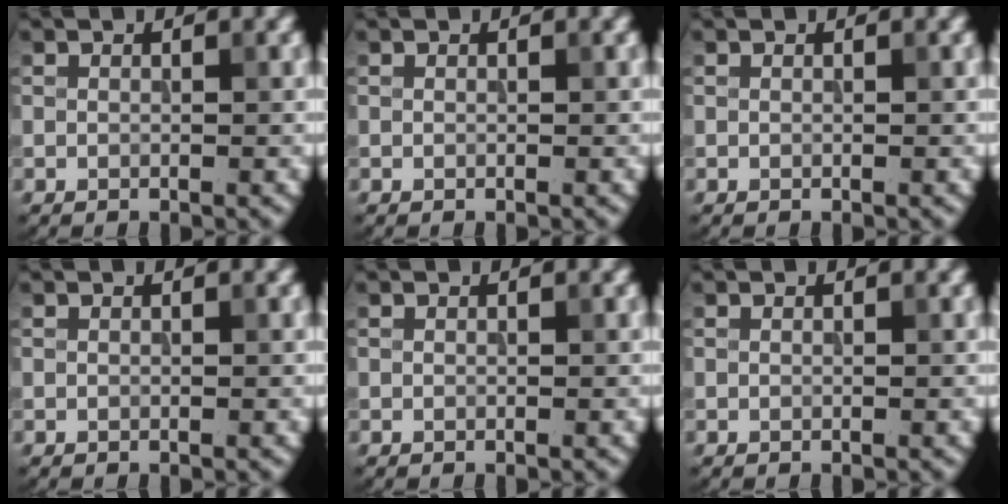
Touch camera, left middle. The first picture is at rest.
{"total": 0.0}
{"total": 0.0}
{"total": 0.0}
{"total": 0.0}
{"total": 0.0}